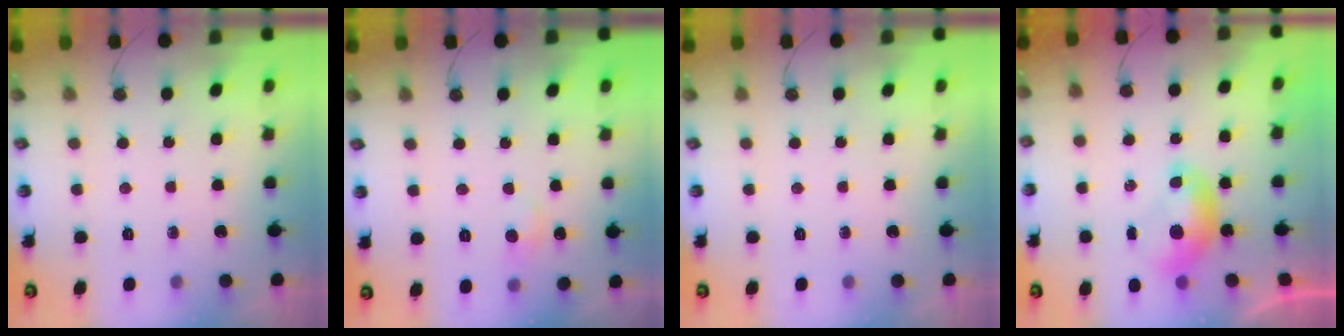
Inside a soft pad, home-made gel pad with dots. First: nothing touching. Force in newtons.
{"total": 0.9, "press": 0.4, "slide": 0.8}
{"total": 0.0}
{"total": 0.0}